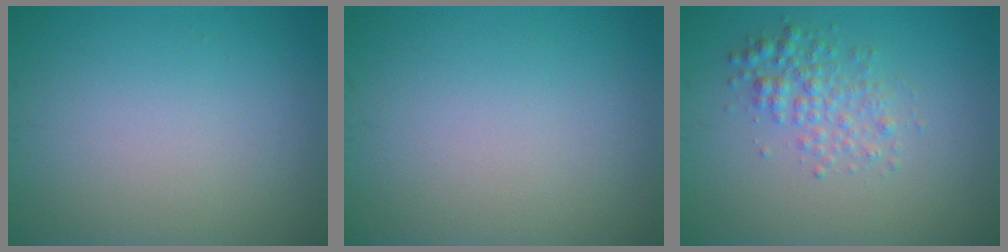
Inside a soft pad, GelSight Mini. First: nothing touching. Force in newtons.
{"total": 0.0}
{"total": 2.6, "press": 2.6, "slide": 0.1}